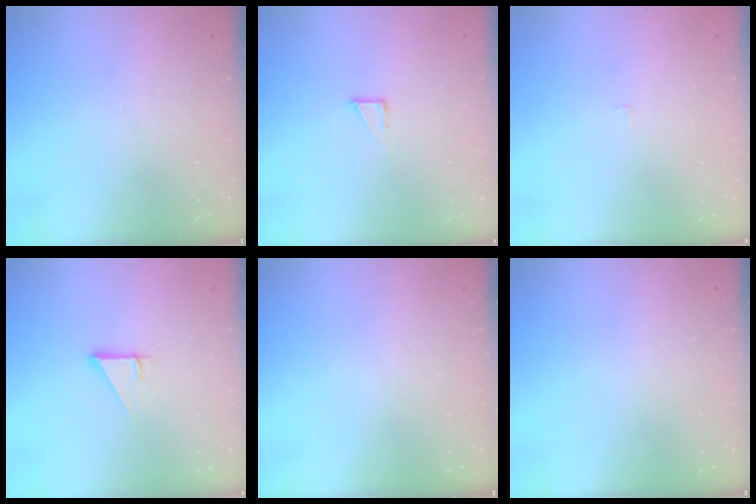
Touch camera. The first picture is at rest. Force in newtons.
{"total": 2.6, "press": 2.6, "slide": 0.1}
{"total": 2.3, "press": 2.3, "slide": 0.2}
{"total": 3.7, "press": 3.7, "slide": 0.2}
{"total": 0.0}
{"total": 0.0}